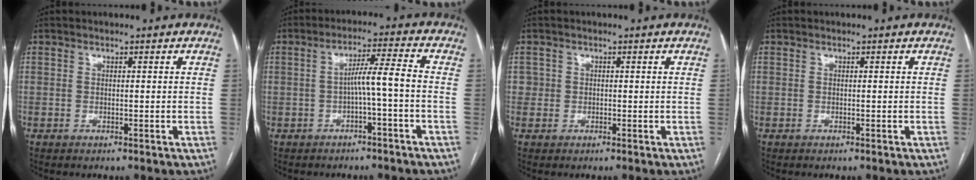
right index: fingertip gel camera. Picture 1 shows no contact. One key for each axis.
{"total": 5.0, "fx": -1.2, "fy": -0.5, "fz": 4.9, "tx": -0.080, "ty": 0.018, "tz": -0.019}
{"total": 1.5, "fx": 0.2, "fy": 1.5, "fz": 0.1, "tx": 0.013, "ty": 0.005, "tz": -0.001}
{"total": 0.0}